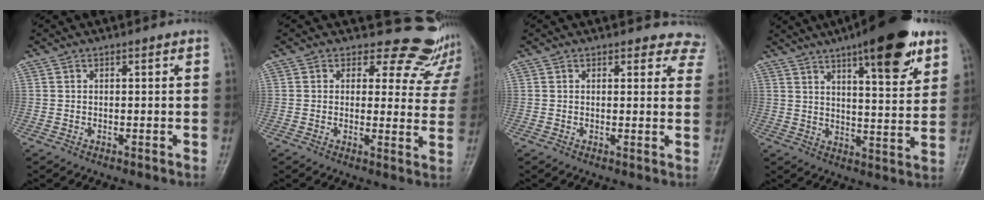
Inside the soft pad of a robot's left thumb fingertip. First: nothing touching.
{"total": 12.1, "force": [10.8, 5.4, 0.9], "torque": [0.043, -0.081, 0.097]}
{"total": 6.0, "force": [5.4, 2.6, -0.1], "torque": [0.054, -0.024, 0.030]}
{"total": 17.2, "force": [10.2, 4.8, 13.0], "torque": [-0.160, -0.044, 0.149]}